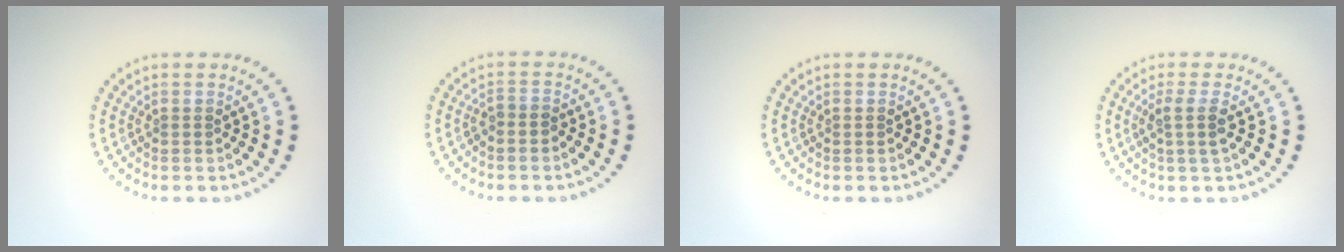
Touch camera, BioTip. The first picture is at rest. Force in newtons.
{"total": 0.9, "press": 0.7, "slide": 0.6}
{"total": 0.0}
{"total": 1.9, "press": 1.6, "slide": 1.1}